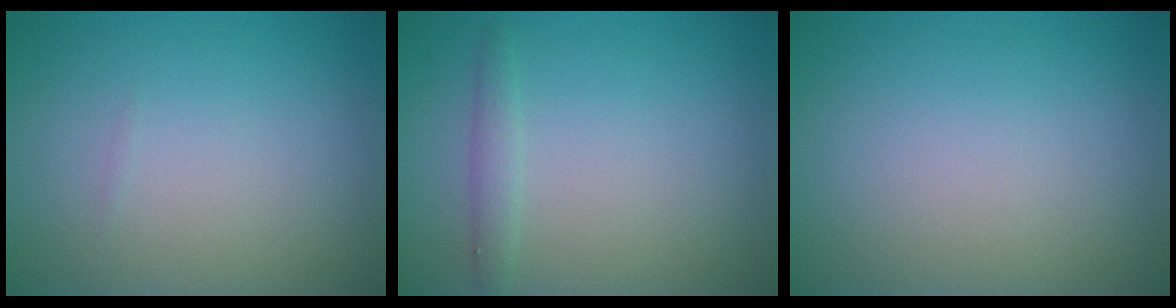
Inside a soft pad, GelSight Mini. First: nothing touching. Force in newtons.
{"total": 1.3, "press": 1.3, "slide": 0.2}
{"total": 0.0}